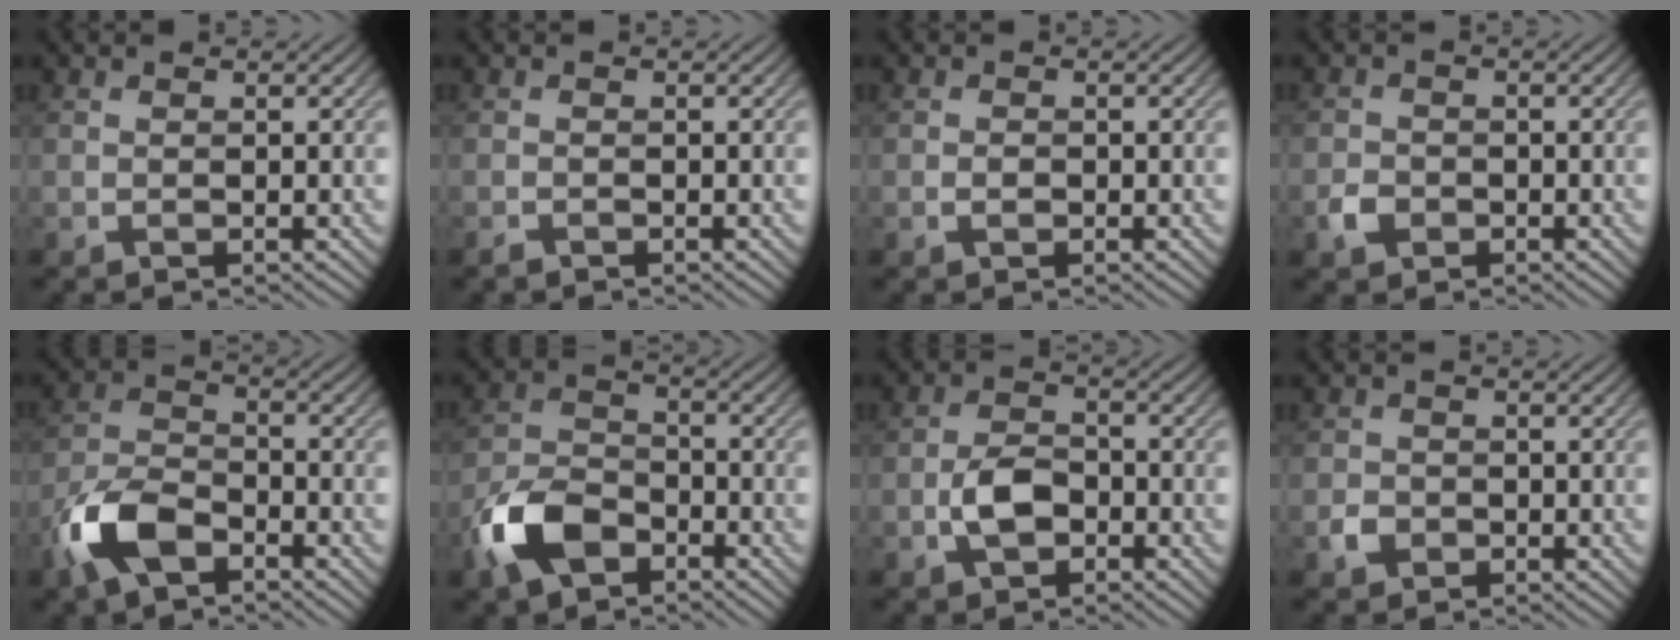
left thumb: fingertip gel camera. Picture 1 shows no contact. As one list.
[{"total": 0.8, "force": [-0.8, 0.3, 0.2], "torque": [-0.005, -0.003, -0.016]}, {"total": 1.0, "force": [-0.4, 0.7, 0.6], "torque": [-0.012, -0.003, -0.010]}, {"total": 2.4, "force": [-1.2, 1.8, 0.8], "torque": [-0.015, -0.003, -0.027]}, {"total": 8.1, "force": [-4.8, 4.0, 5.2], "torque": [-0.118, -0.002, -0.111]}, {"total": 8.6, "force": [-5.0, 4.9, 5.0], "torque": [-0.117, -0.002, -0.111]}, {"total": 4.7, "force": [-2.0, 2.9, 3.2], "torque": [-0.067, 0.004, -0.043]}, {"total": 2.1, "force": [-1.0, 1.7, 0.6], "torque": [-0.010, -0.003, -0.023]}]